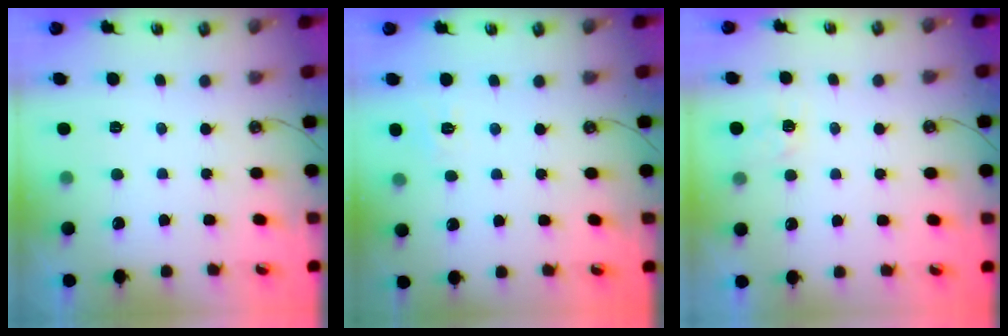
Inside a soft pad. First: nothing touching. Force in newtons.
{"total": 2.5, "press": 2.5, "slide": 0.5}
{"total": 3.3, "press": 3.2, "slide": 0.6}